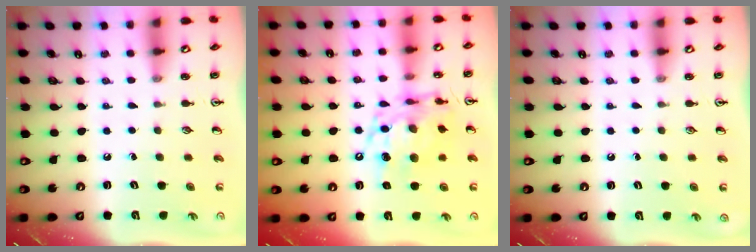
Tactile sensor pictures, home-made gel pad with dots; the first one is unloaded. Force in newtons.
{"total": 14.2, "press": 14.2, "slide": 1.2}
{"total": 0.0}